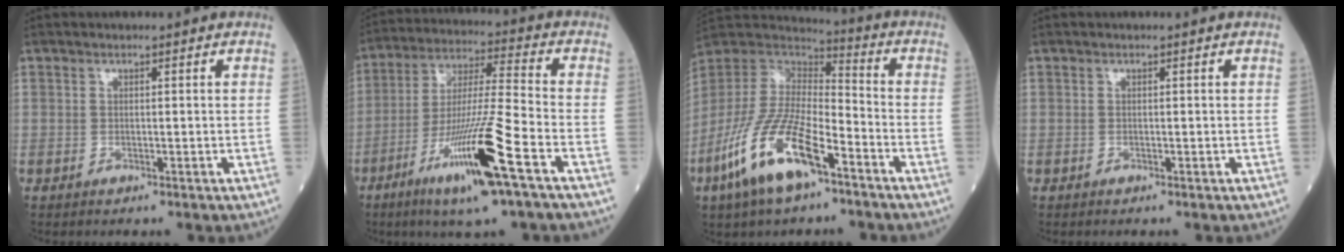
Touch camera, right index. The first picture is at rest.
{"total": 17.0, "force": [-8.0, 0.2, 15.0], "torque": [-0.311, -0.032, -0.148]}
{"total": 17.8, "force": [-9.2, 5.8, 14.1], "torque": [-0.312, -0.022, -0.174]}
{"total": 0.0}